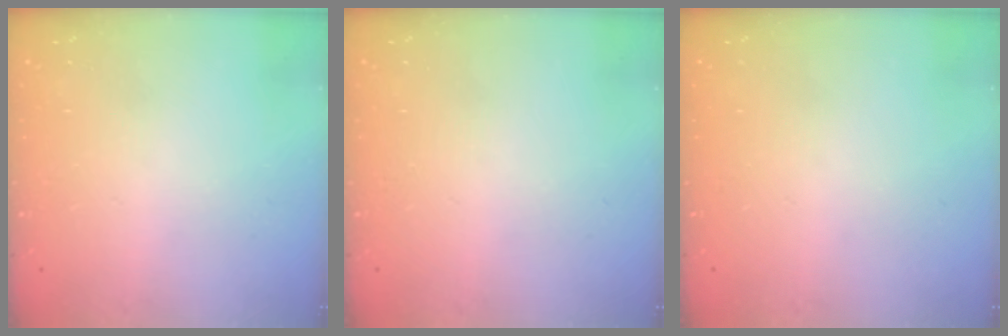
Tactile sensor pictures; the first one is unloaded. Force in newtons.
{"total": 0.0}
{"total": 0.0}